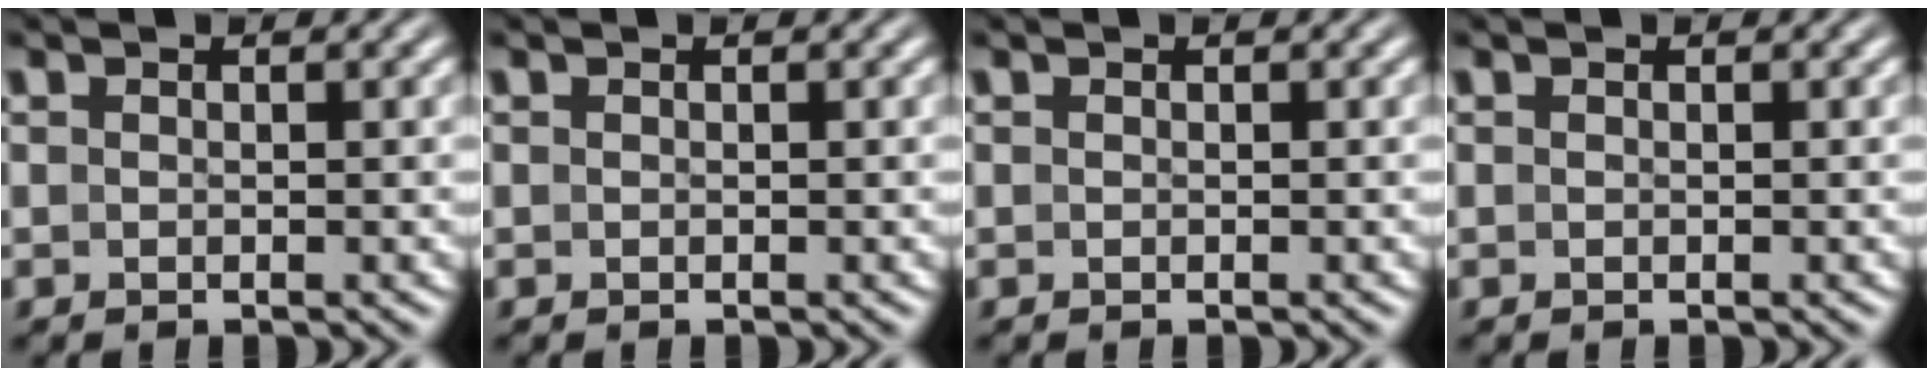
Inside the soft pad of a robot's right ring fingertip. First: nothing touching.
{"total": 0.0}
{"total": 0.0}
{"total": 0.0}